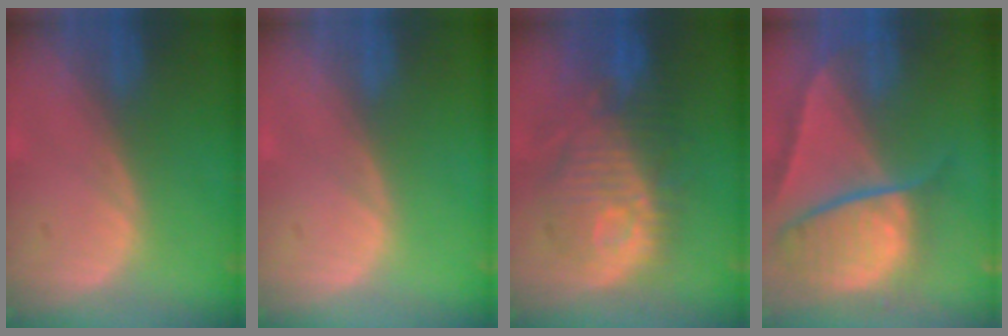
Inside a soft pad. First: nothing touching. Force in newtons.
{"total": 0.0}
{"total": 11.0, "press": 10.6, "slide": 3.1}
{"total": 10.6, "press": 8.9, "slide": 5.7}